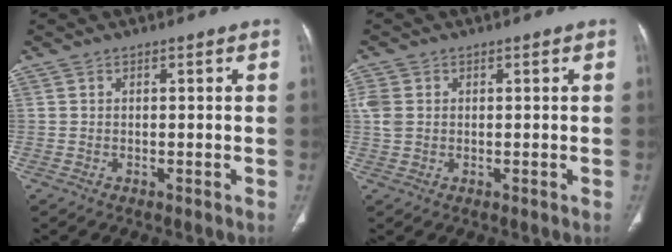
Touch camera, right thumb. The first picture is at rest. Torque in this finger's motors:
{"motor_torque": [0.84, 0.72, 0.81, 0.34, 0.02]}